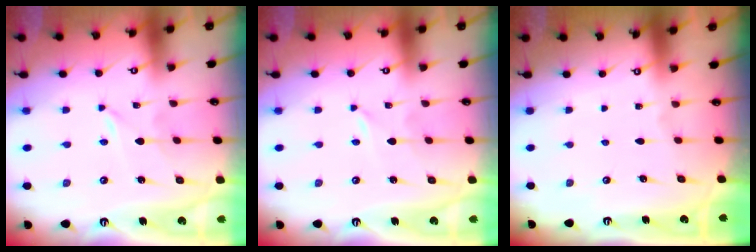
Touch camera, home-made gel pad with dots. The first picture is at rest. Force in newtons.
{"total": 0.0}
{"total": 0.0}